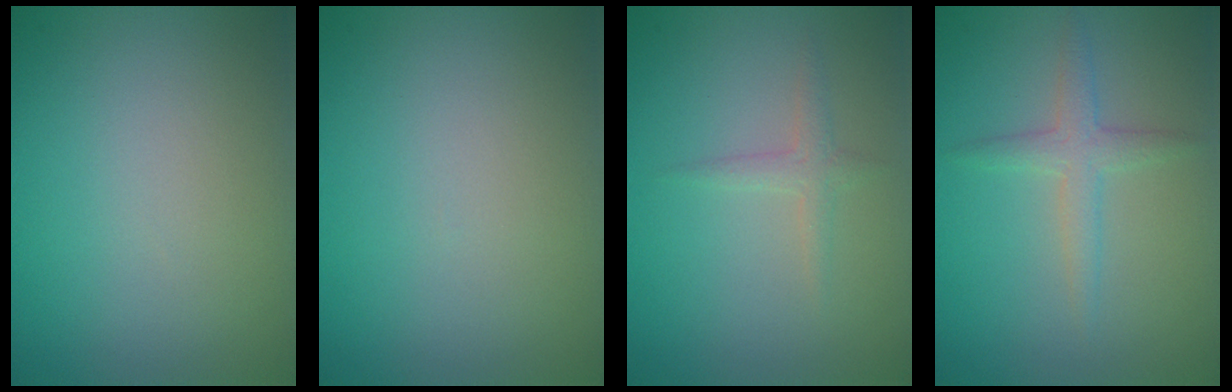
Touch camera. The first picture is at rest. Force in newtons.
{"total": 0.0}
{"total": 1.3, "press": 1.3, "slide": 0.1}
{"total": 2.2, "press": 2.2, "slide": 0.1}